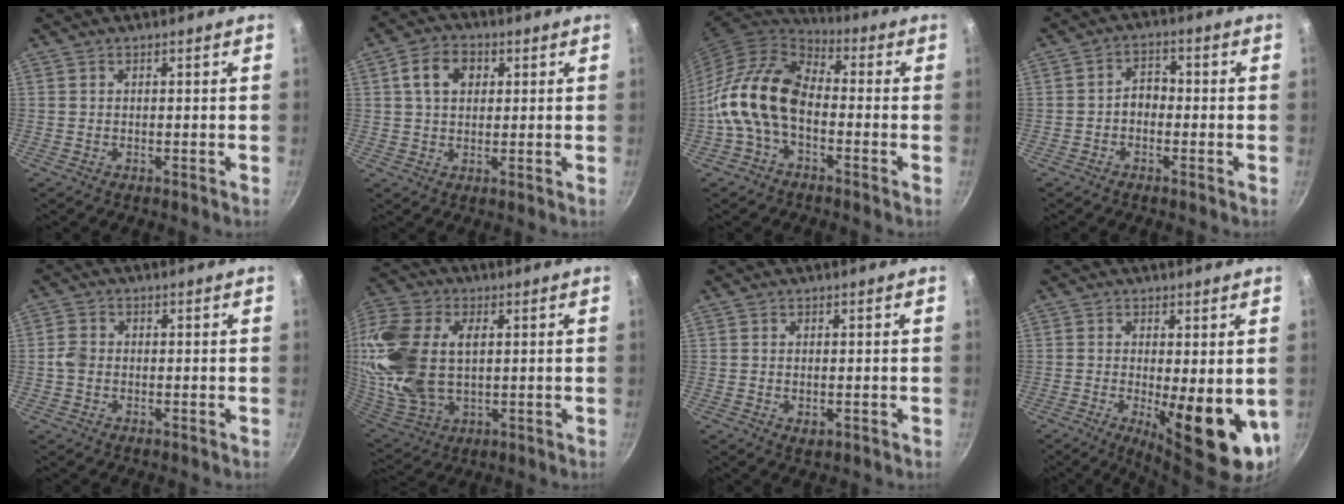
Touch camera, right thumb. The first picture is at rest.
{"total": 7.3, "force": [2.1, 5.3, 4.5], "torque": [-0.061, 0.008, 0.028]}
{"total": 14.7, "force": [-3.3, 9.0, 11.1], "torque": [-0.193, 0.042, -0.082]}
{"total": 3.7, "force": [-1.1, 2.6, 2.3], "torque": [-0.022, 0.022, -0.026]}
{"total": 2.9, "force": [-0.5, 2.4, 1.6], "torque": [-0.028, 0.010, -0.015]}
{"total": 25.2, "force": [4.0, 16.4, 18.7], "torque": [-0.421, 0.002, 0.075]}
{"total": 1.9, "force": [-0.3, 1.1, 1.5], "torque": [-0.023, -0.004, -0.002]}
{"total": 13.2, "force": [-2.1, 4.1, 12.4], "torque": [-0.152, -0.015, -0.016]}